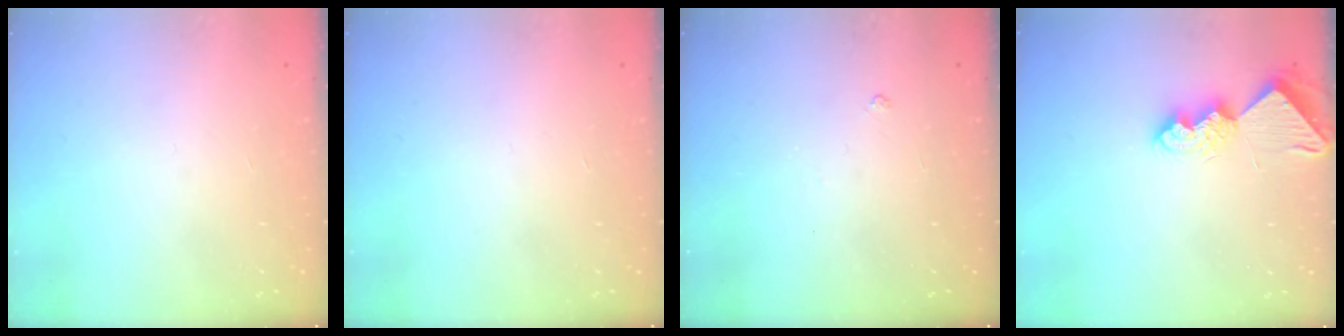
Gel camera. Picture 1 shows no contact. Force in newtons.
{"total": 0.0}
{"total": 2.9, "press": 2.8, "slide": 0.5}
{"total": 10.7, "press": 10.7, "slide": 0.3}